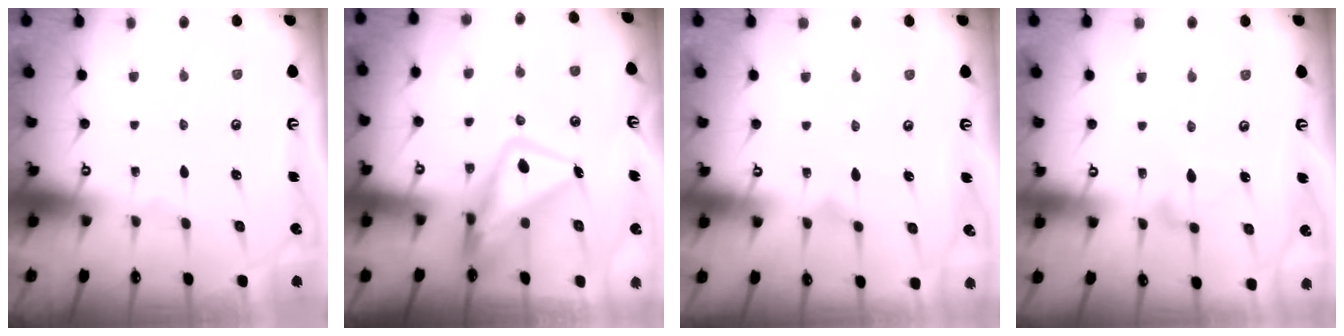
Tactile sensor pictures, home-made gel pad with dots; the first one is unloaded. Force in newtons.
{"total": 14.7, "press": 14.5, "slide": 2.3}
{"total": 7.8, "press": 7.8, "slide": 0.1}
{"total": 6.1, "press": 6.1, "slide": 0.4}